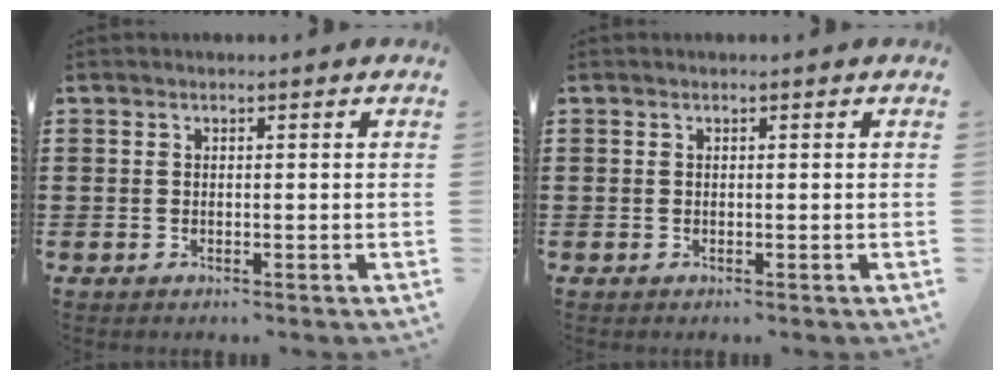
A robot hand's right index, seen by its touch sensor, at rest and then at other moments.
{"total": 0.0}